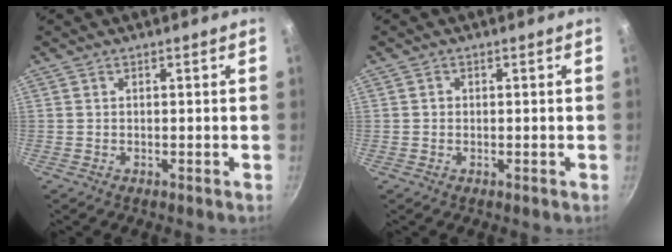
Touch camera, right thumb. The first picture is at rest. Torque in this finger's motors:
{"motor_torque": [-0.11, -0.08, 0.11, 0.03, 0.00]}